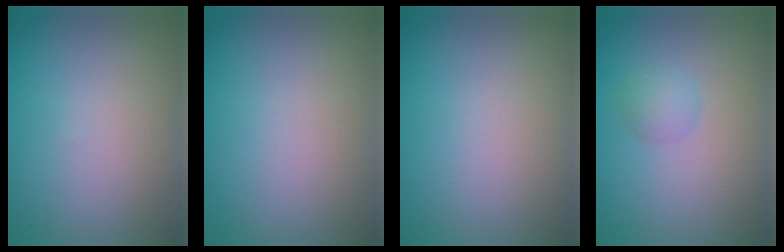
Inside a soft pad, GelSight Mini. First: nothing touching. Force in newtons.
{"total": 0.0}
{"total": 0.0}
{"total": 1.7, "press": 1.7, "slide": 0.1}